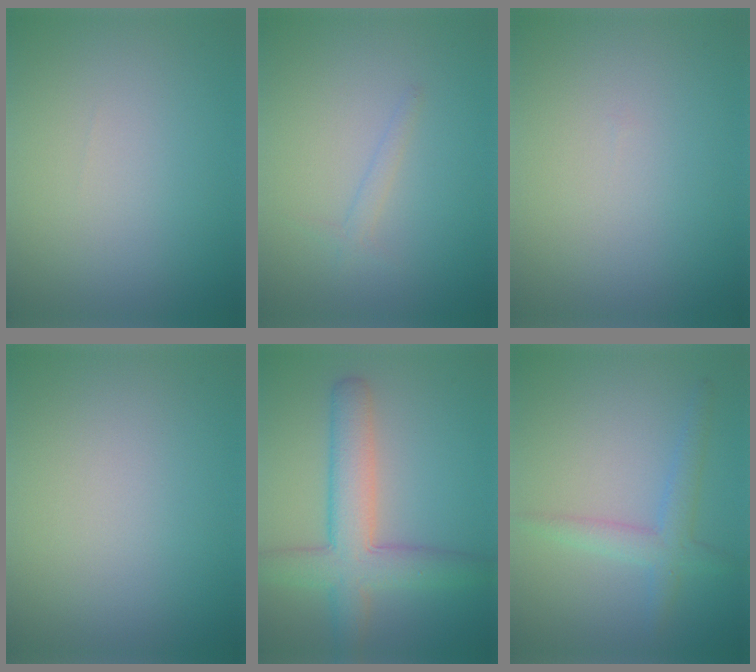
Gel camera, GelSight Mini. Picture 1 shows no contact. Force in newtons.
{"total": 1.0, "press": 1.0, "slide": 0.0}
{"total": 0.0}
{"total": 0.0}
{"total": 6.4, "press": 6.4, "slide": 0.2}
{"total": 2.8, "press": 2.8, "slide": 0.2}